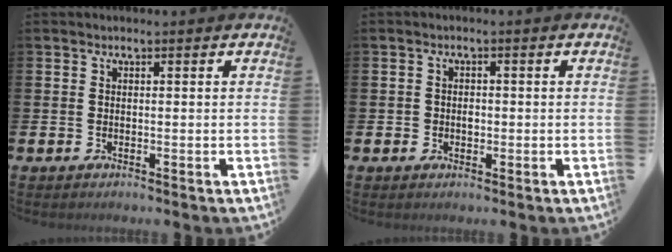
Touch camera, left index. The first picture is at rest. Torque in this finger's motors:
{"motor_torque": [0.07, 0.15, -0.02, 0.00]}